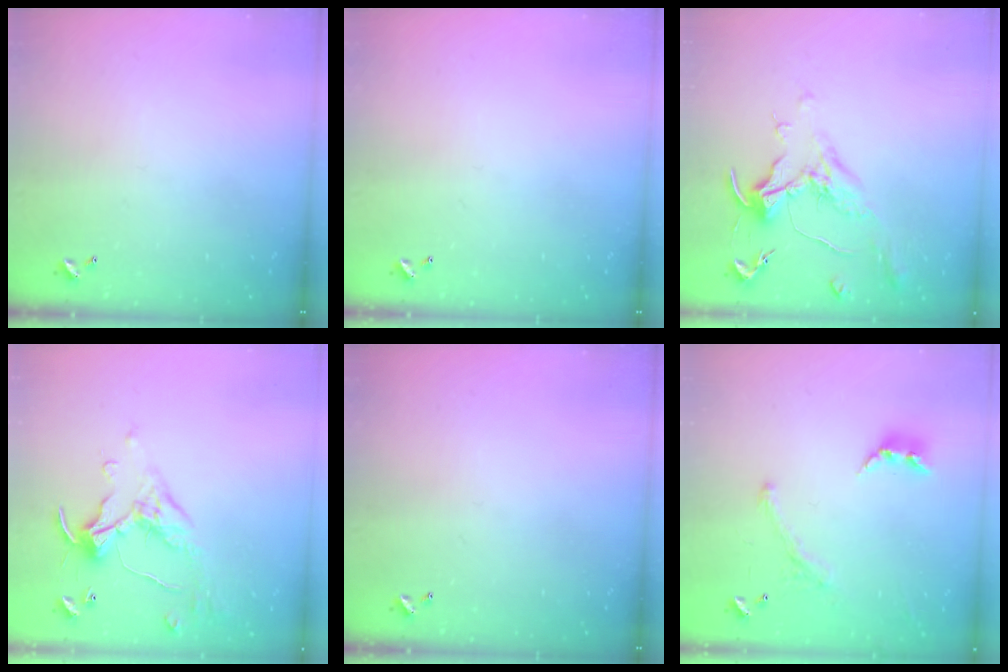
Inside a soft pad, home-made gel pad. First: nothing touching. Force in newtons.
{"total": 0.0}
{"total": 1.8, "press": 1.5, "slide": 0.9}
{"total": 1.5, "press": 1.5, "slide": 0.2}
{"total": 0.0}
{"total": 1.2, "press": 0.5, "slide": 1.1}